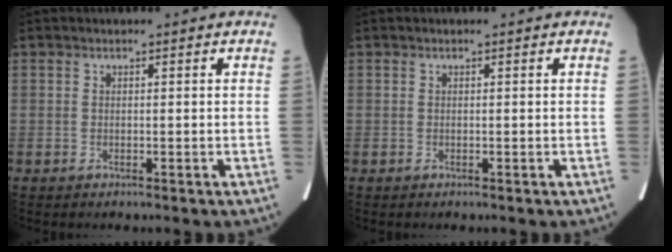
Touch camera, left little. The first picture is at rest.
{"total": 0.0}